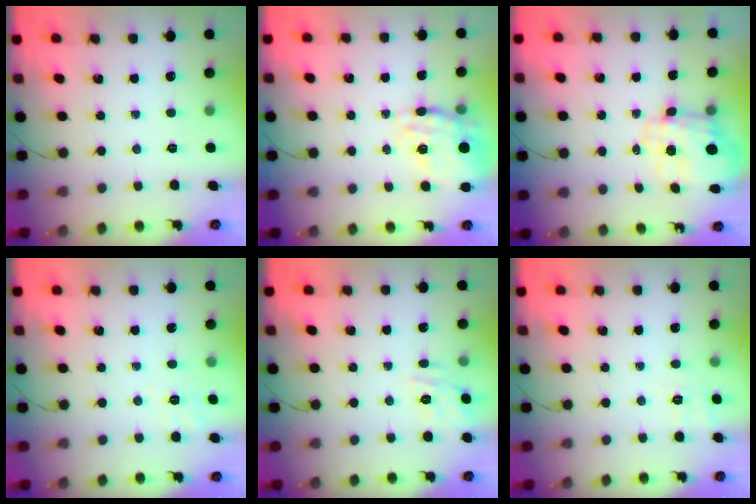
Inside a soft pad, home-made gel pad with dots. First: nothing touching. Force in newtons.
{"total": 19.4, "press": 19.3, "slide": 1.9}
{"total": 3.5, "press": 3.2, "slide": 1.4}
{"total": 2.3, "press": 1.4, "slide": 1.9}
{"total": 6.1, "press": 5.9, "slide": 1.6}
{"total": 2.3, "press": 0.9, "slide": 2.1}